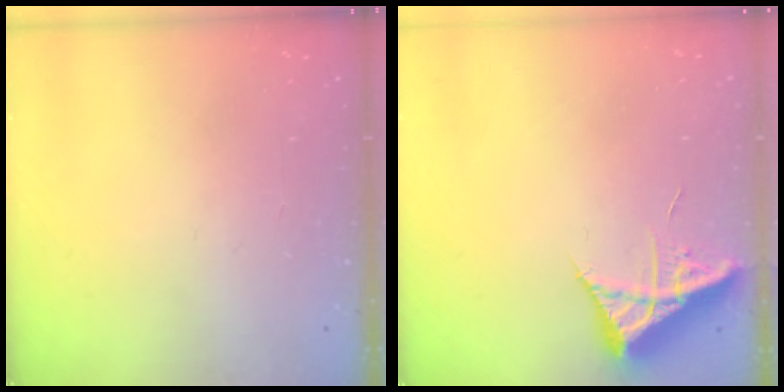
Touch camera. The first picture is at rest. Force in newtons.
{"total": 9.2, "press": 9.2, "slide": 0.8}